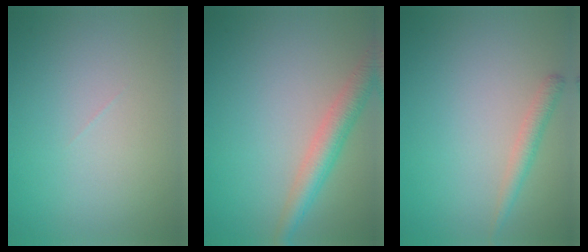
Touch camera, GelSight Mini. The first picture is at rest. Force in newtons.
{"total": 3.8, "press": 3.8, "slide": 0.1}
{"total": 1.7, "press": 1.7, "slide": 0.1}